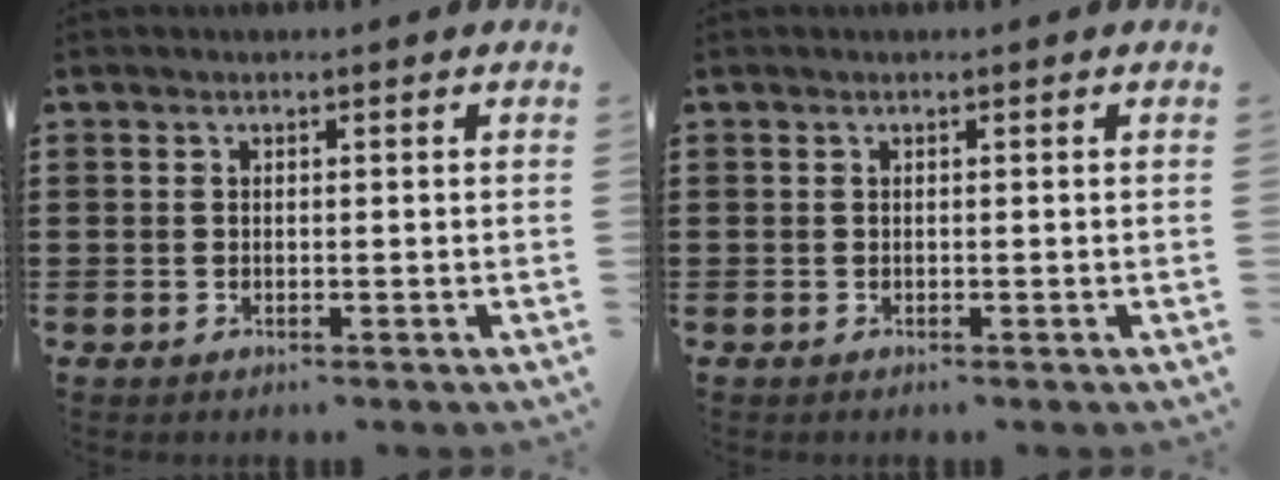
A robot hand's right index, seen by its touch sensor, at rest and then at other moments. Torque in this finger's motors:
{"motor_torque": [0.11, 0.06, -0.02, 0.02]}